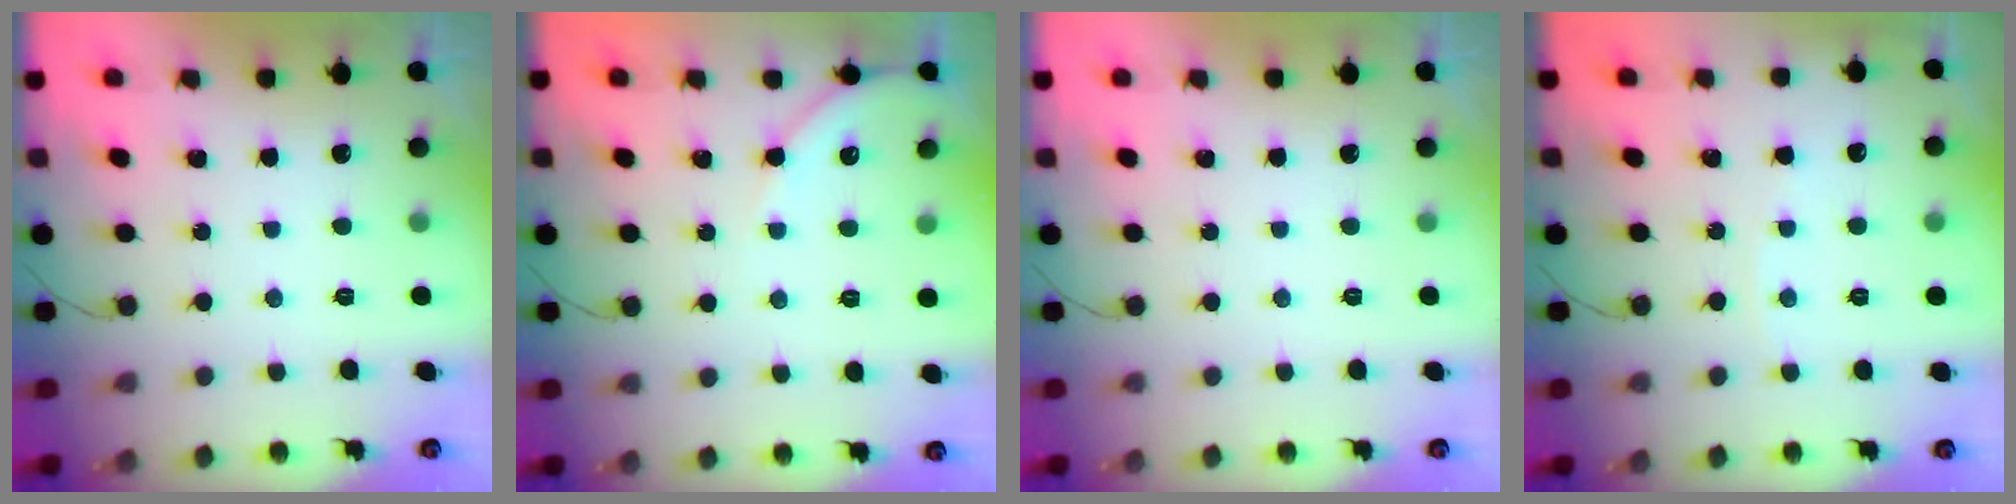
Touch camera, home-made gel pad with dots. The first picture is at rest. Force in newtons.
{"total": 6.7, "press": 6.7, "slide": 0.8}
{"total": 0.0}
{"total": 2.6, "press": 2.6, "slide": 0.4}